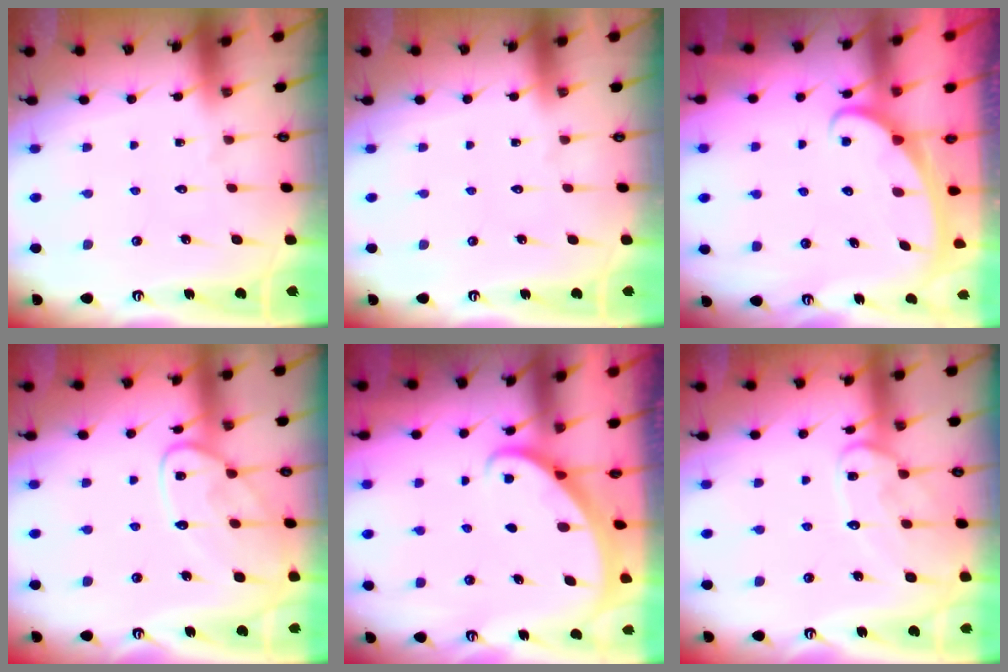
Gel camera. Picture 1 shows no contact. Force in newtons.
{"total": 0.0}
{"total": 2.4, "press": 2.4, "slide": 0.3}
{"total": 13.2, "press": 13.2, "slide": 1.2}
{"total": 1.8, "press": 1.8, "slide": 0.1}
{"total": 13.5, "press": 13.5, "slide": 1.1}